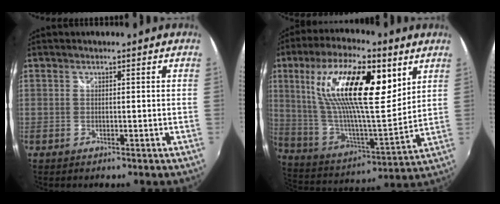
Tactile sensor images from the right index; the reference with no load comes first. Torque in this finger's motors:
{"motor_torque": [1.62, -0.20, 1.05, 0.21]}